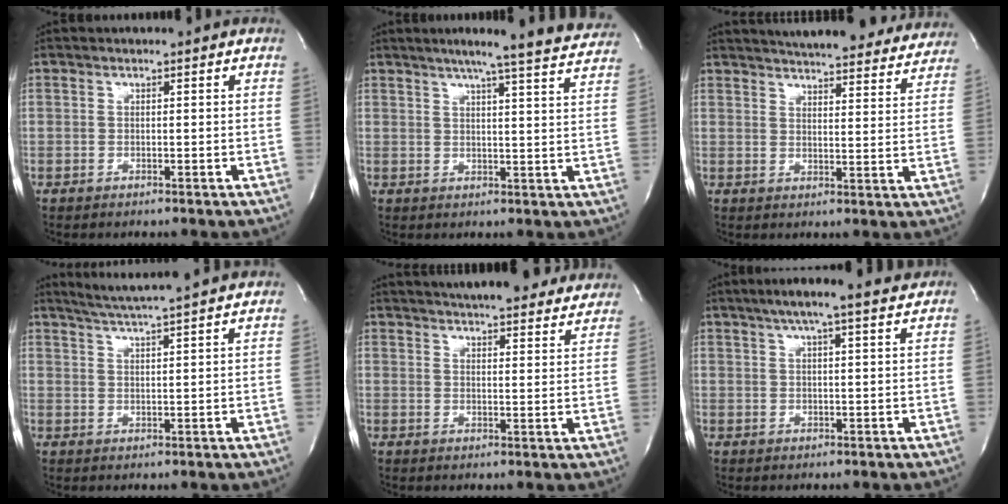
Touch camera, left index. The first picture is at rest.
{"total": 15.8, "force": [13.9, -0.7, 7.5], "torque": [-0.113, -0.029, 0.160]}
{"total": 26.6, "force": [24.3, 4.7, 9.6], "torque": [-0.154, -0.030, 0.295]}
{"total": 9.4, "force": [8.3, -1.1, 4.2], "torque": [-0.078, 0.014, 0.117]}
{"total": 23.6, "force": [21.3, 4.2, 9.4], "torque": [-0.150, -0.003, 0.265]}
{"total": 8.7, "force": [6.9, 0.2, 5.3], "torque": [-0.089, 0.018, 0.089]}